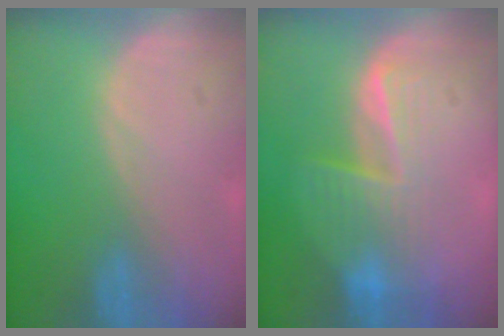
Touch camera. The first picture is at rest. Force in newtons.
{"total": 6.7, "press": 6.4, "slide": 2.2}